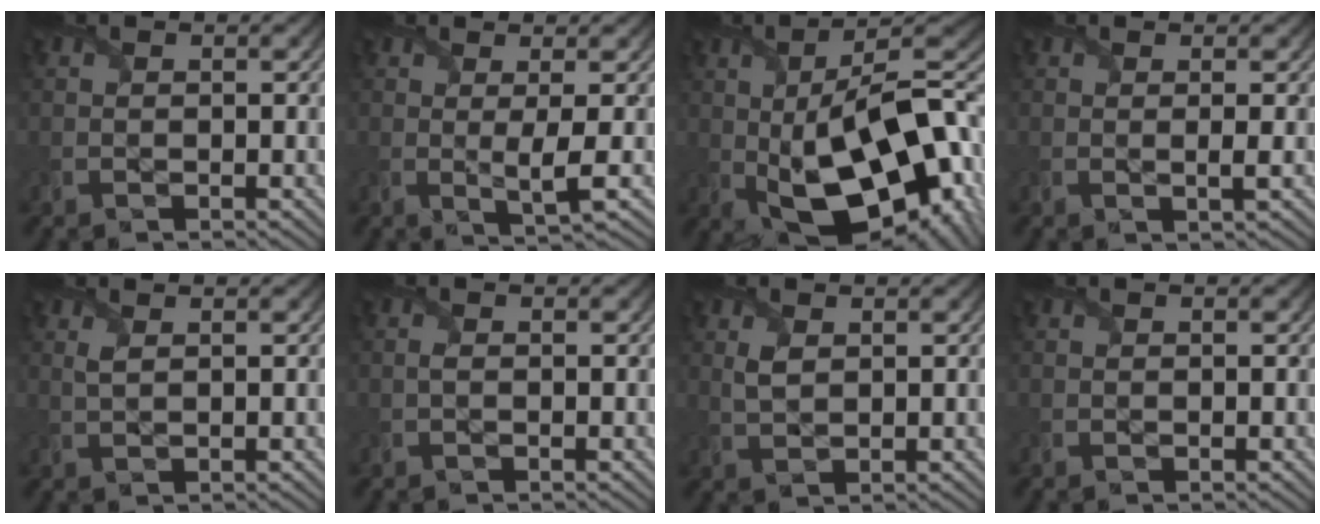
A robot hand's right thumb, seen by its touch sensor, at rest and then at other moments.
{"total": 3.5, "force": [0.4, 0.2, 3.4], "torque": [-0.071, 0.005, 0.007]}
{"total": 21.5, "force": [-1.9, 10.5, 18.7], "torque": [-0.282, -0.008, -0.030]}
{"total": 1.6, "force": [0.5, 0.1, 1.5], "torque": [-0.032, 0.007, 0.003]}
{"total": 1.2, "force": [0.7, 0.3, 1.0], "torque": [-0.029, 0.001, 0.015]}
{"total": 0.5, "force": [-0.2, 0.0, 0.5], "torque": [-0.016, 0.001, -0.003]}
{"total": 2.3, "force": [0.9, 1.3, 1.7], "torque": [-0.045, -0.002, 0.022]}
{"total": 0.0}